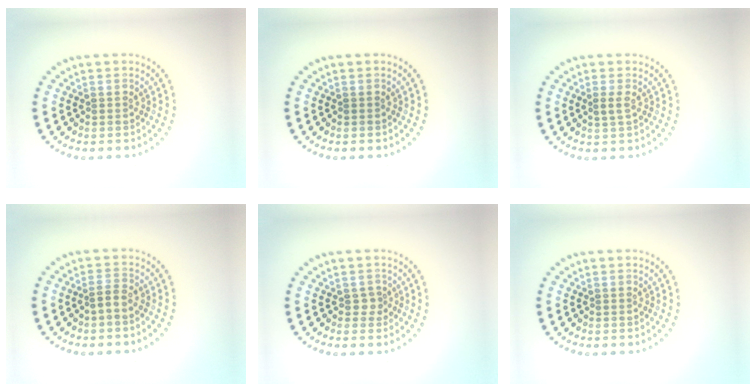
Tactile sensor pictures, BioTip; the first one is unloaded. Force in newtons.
{"total": 0.0}
{"total": 0.8, "press": 0.8, "slide": 0.2}
{"total": 1.1, "press": 0.8, "slide": 0.7}
{"total": 1.1, "press": 0.8, "slide": 0.7}
{"total": 0.0}